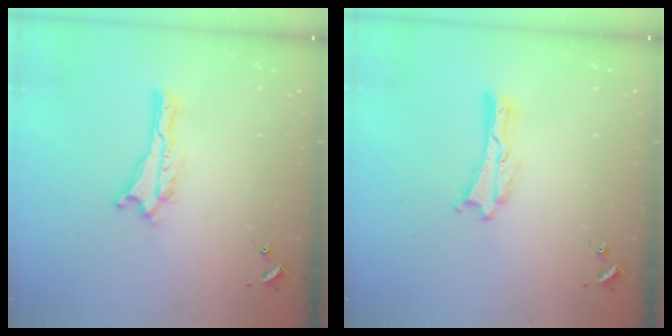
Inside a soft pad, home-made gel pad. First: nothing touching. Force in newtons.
{"total": 0.0}